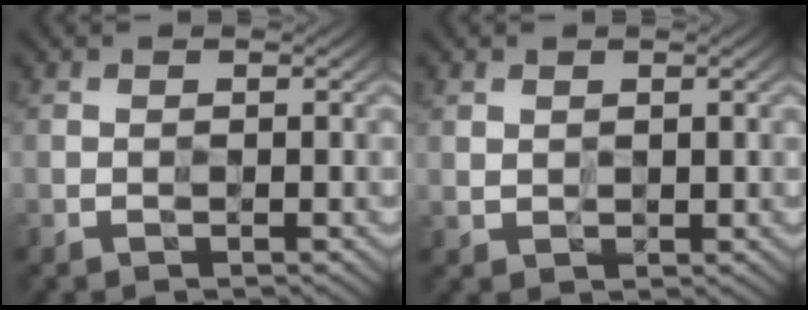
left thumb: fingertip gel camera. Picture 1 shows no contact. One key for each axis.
{"total": 1.6, "fx": 1.1, "fy": 1.0, "fz": 0.5, "tx": -0.018, "ty": -0.002, "tz": 0.025}